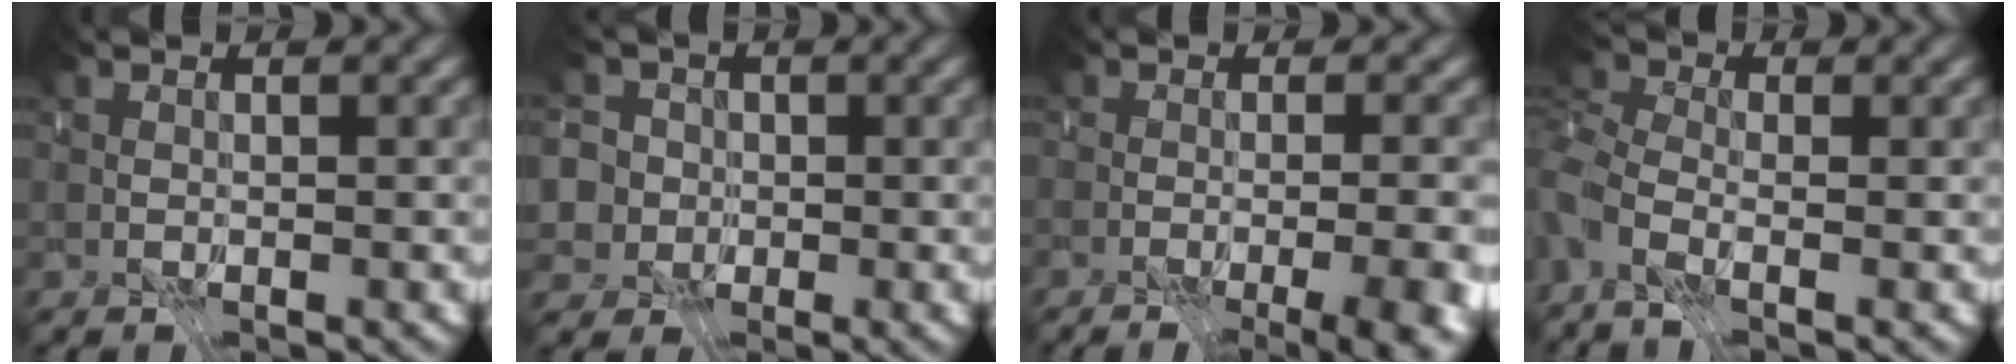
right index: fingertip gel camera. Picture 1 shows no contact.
{"total": 7.8, "force": [3.2, 6.0, 3.9], "torque": [-0.073, 0.023, 0.021]}
{"total": 10.4, "force": [-6.0, 4.4, 7.4], "torque": [-0.065, -0.014, -0.056]}
{"total": 4.3, "force": [-3.3, 1.0, 2.6], "torque": [-0.046, -0.006, -0.059]}